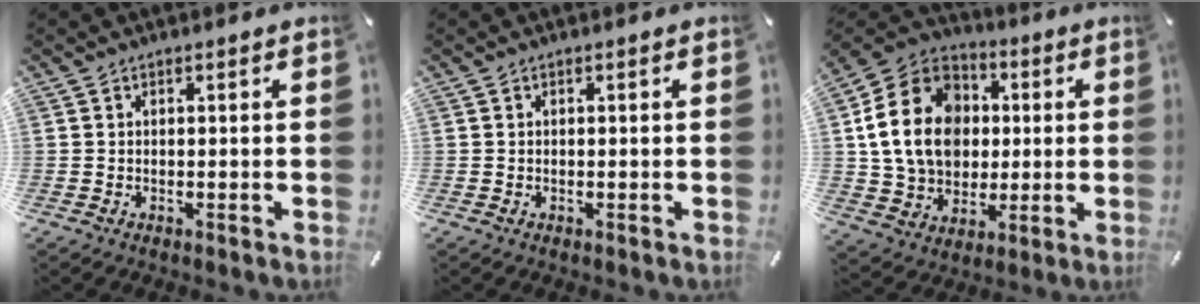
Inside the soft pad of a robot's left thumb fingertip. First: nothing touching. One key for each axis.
{"total": 0.0}
{"total": 19.9, "fx": 1.7, "fy": 16.4, "fz": 11.0, "tx": -0.216, "ty": 0.013, "tz": 0.033}